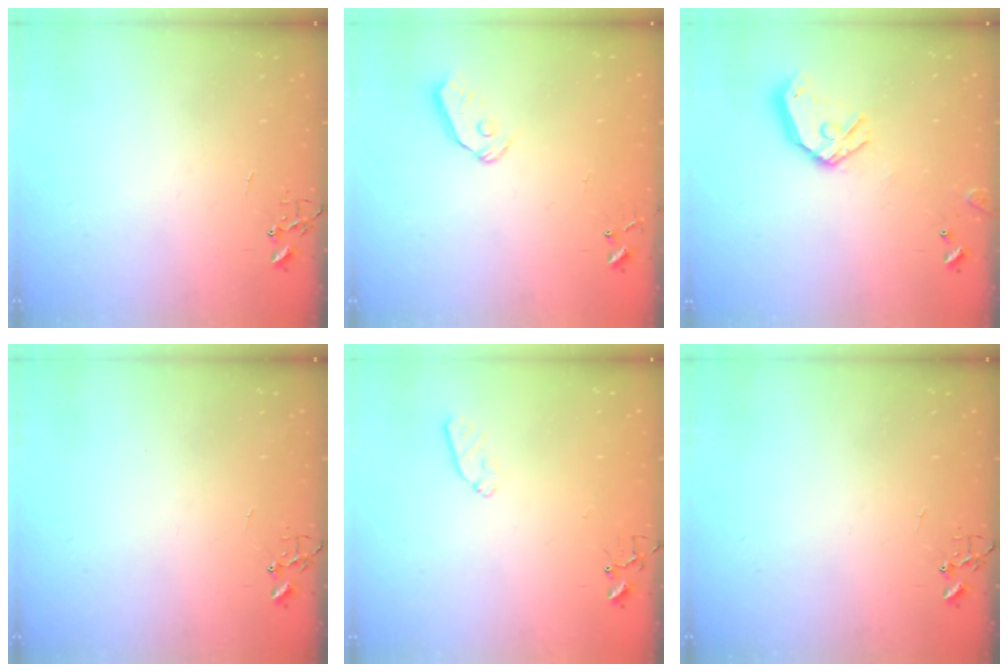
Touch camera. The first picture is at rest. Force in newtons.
{"total": 5.3, "press": 5.3, "slide": 0.4}
{"total": 13.0, "press": 12.9, "slide": 1.9}
{"total": 0.0}
{"total": 5.2, "press": 5.1, "slide": 0.7}
{"total": 0.0}